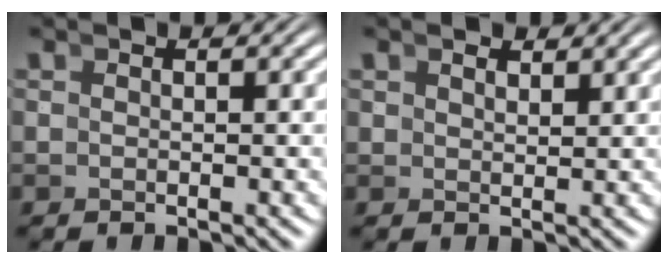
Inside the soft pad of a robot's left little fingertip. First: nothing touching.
{"total": 1.3, "force": [1.3, -0.4, 0.1], "torque": [0.013, -0.003, 0.026]}